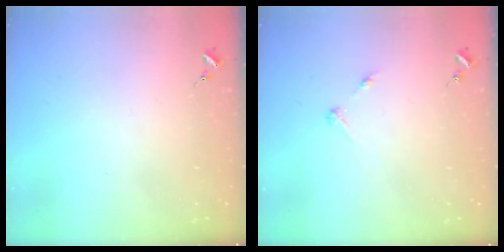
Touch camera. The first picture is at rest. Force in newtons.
{"total": 2.8, "press": 2.8, "slide": 0.3}